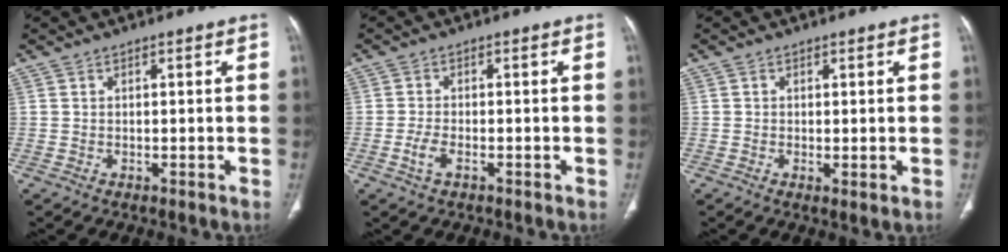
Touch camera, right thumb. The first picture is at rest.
{"total": 2.9, "force": [-1.3, 1.4, 2.2], "torque": [-0.052, 0.008, -0.025]}
{"total": 1.3, "force": [-0.2, 0.5, 1.2], "torque": [-0.024, -0.006, -0.003]}